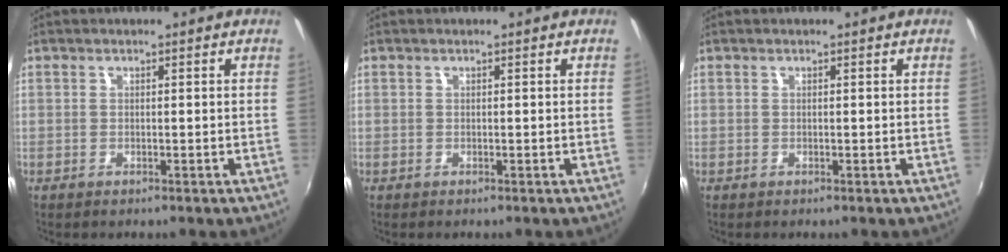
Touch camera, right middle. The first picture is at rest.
{"total": 0.0}
{"total": 0.0}